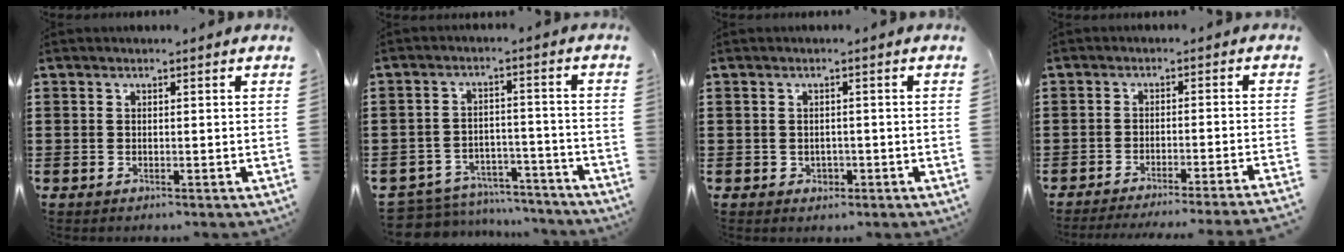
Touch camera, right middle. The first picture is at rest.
{"total": 6.1, "force": [-6.0, 1.0, 0.6], "torque": [-0.022, 0.012, -0.124]}
{"total": 1.0, "force": [-0.2, 0.9, 0.5], "torque": [-0.012, 0.004, -0.006]}
{"total": 3.0, "force": [-2.8, -0.7, 0.9], "torque": [-0.016, -0.003, -0.059]}